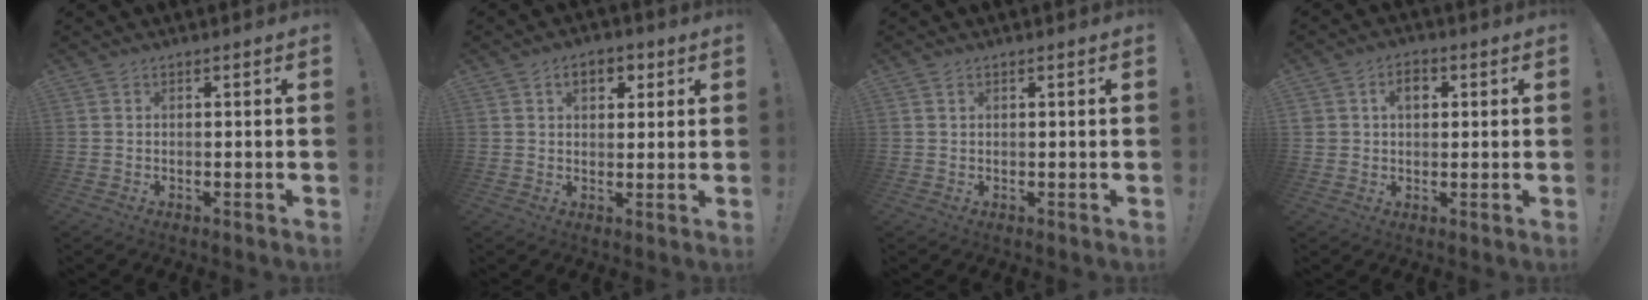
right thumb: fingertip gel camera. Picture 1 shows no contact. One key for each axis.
{"total": 6.1, "fx": 2.3, "fy": 4.0, "fz": 4.0, "tx": -0.054, "ty": 0.004, "tz": 0.038}
{"total": 0.6, "fx": 0.4, "fy": 0.4, "fz": 0.3, "tx": -0.007, "ty": 0.000, "tz": 0.008}
{"total": 5.3, "fx": 1.6, "fy": 4.2, "fz": 2.8, "tx": -0.049, "ty": 0.005, "tz": 0.028}